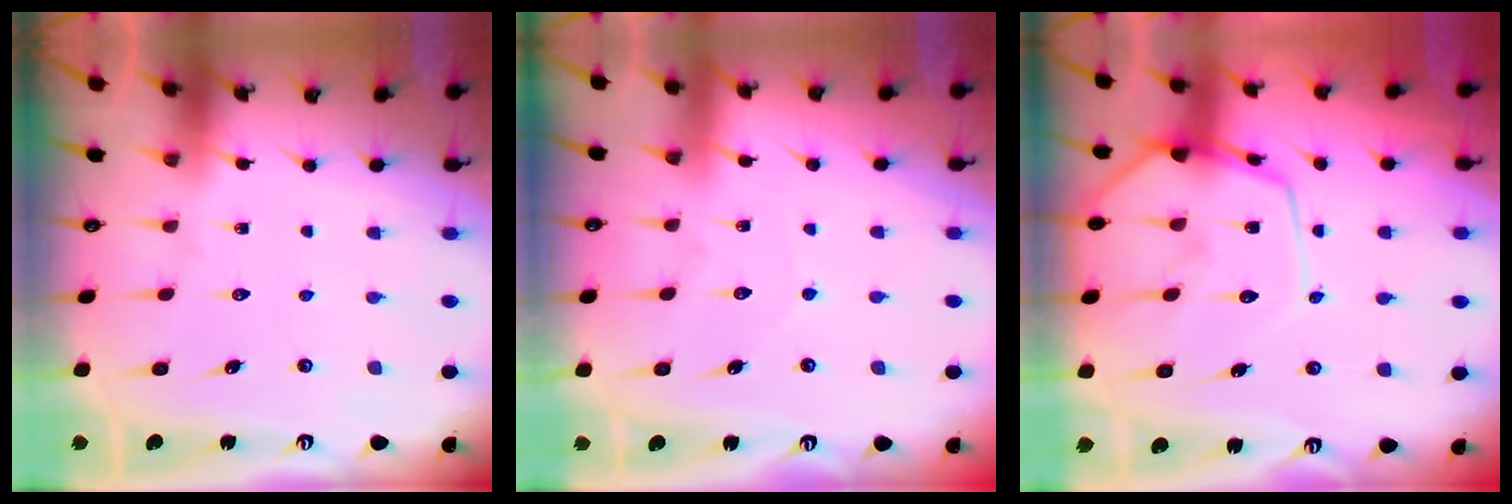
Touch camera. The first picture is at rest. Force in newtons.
{"total": 3.5, "press": 3.5, "slide": 0.4}
{"total": 13.4, "press": 13.3, "slide": 1.2}